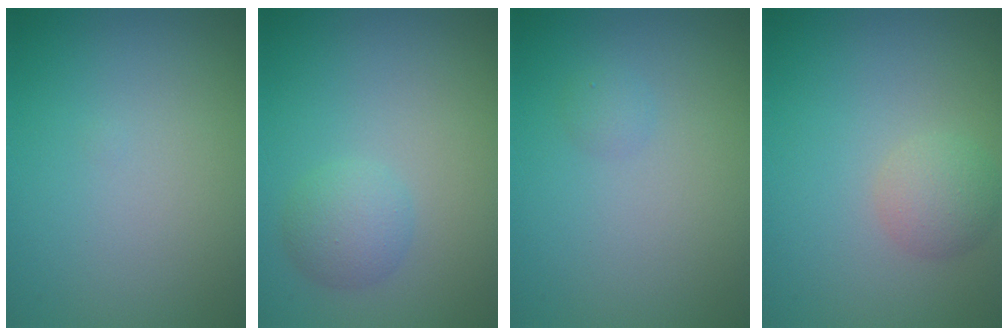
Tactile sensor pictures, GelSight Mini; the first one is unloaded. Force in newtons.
{"total": 2.2, "press": 2.2, "slide": 0.1}
{"total": 0.7, "press": 0.7, "slide": 0.0}
{"total": 2.1, "press": 2.1, "slide": 0.1}